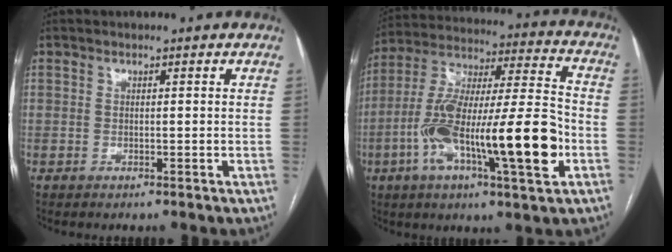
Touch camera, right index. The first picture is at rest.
{"total": 22.4, "force": [-6.5, 3.1, 21.2], "torque": [-0.374, 0.000, -0.109]}